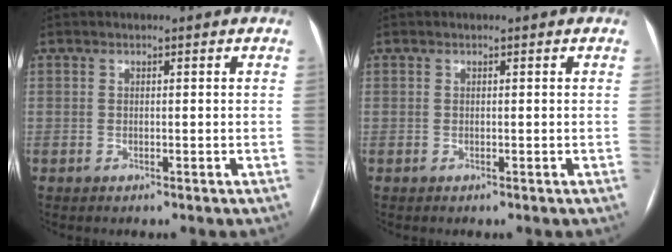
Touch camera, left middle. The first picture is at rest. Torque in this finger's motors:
{"motor_torque": [0.21, -0.30, 0.14, 0.01]}